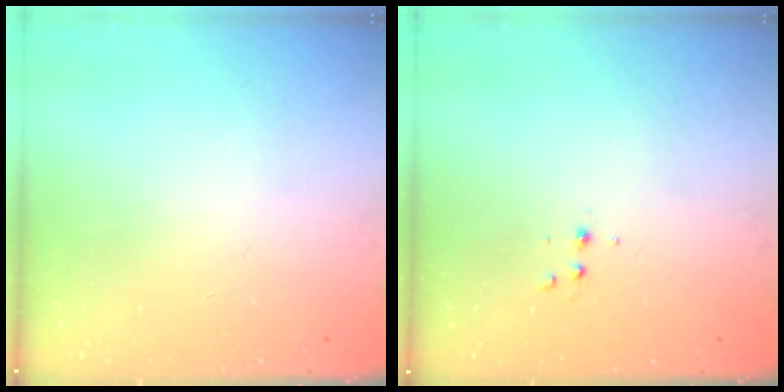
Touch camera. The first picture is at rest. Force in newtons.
{"total": 2.9, "press": 2.7, "slide": 1.1}